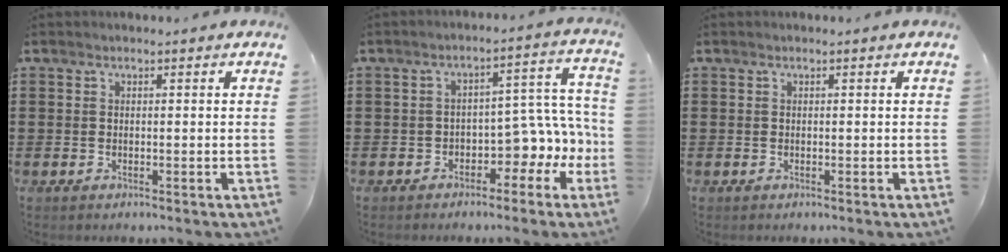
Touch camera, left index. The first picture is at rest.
{"total": 6.1, "force": [-2.2, 3.4, 4.6], "torque": [-0.080, -0.011, -0.043]}
{"total": 0.0}